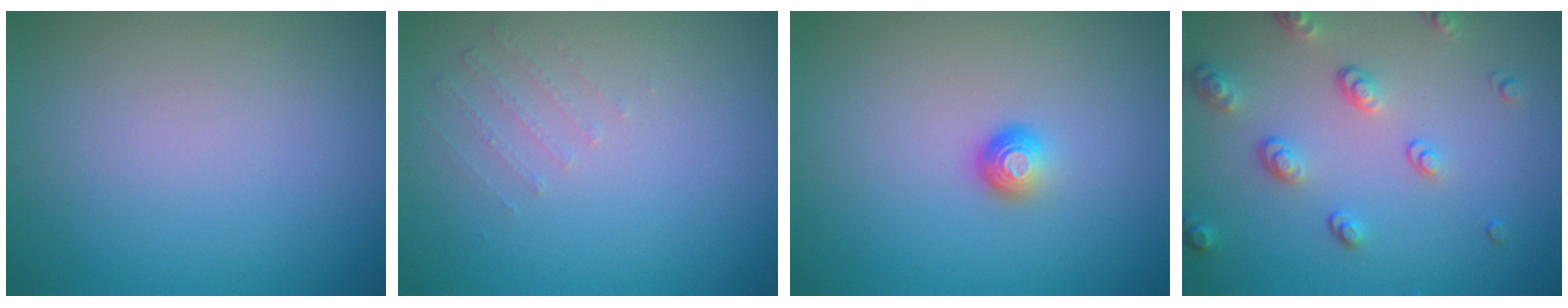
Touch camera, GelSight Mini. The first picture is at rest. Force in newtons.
{"total": 0.6, "press": 0.5, "slide": 0.4}
{"total": 1.6, "press": 1.1, "slide": 1.1}
{"total": 3.3, "press": 2.7, "slide": 2.0}